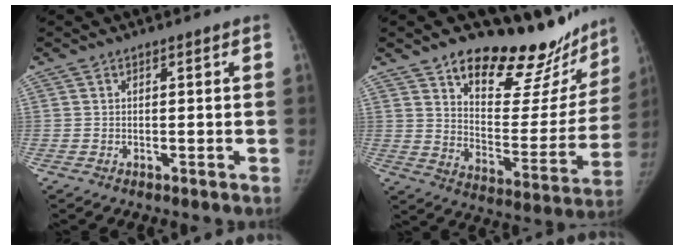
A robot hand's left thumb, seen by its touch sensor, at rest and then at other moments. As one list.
[{"total": 22.9, "force": [18.7, 8.8, 9.8], "torque": [-0.078, -0.132, 0.264]}]